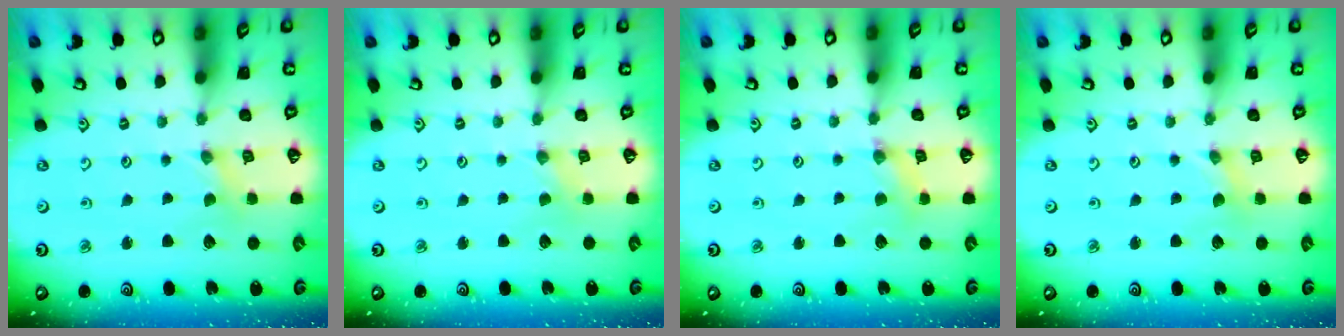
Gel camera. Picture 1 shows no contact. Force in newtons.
{"total": 0.0}
{"total": 2.6, "press": 2.6, "slide": 0.3}
{"total": 0.0}